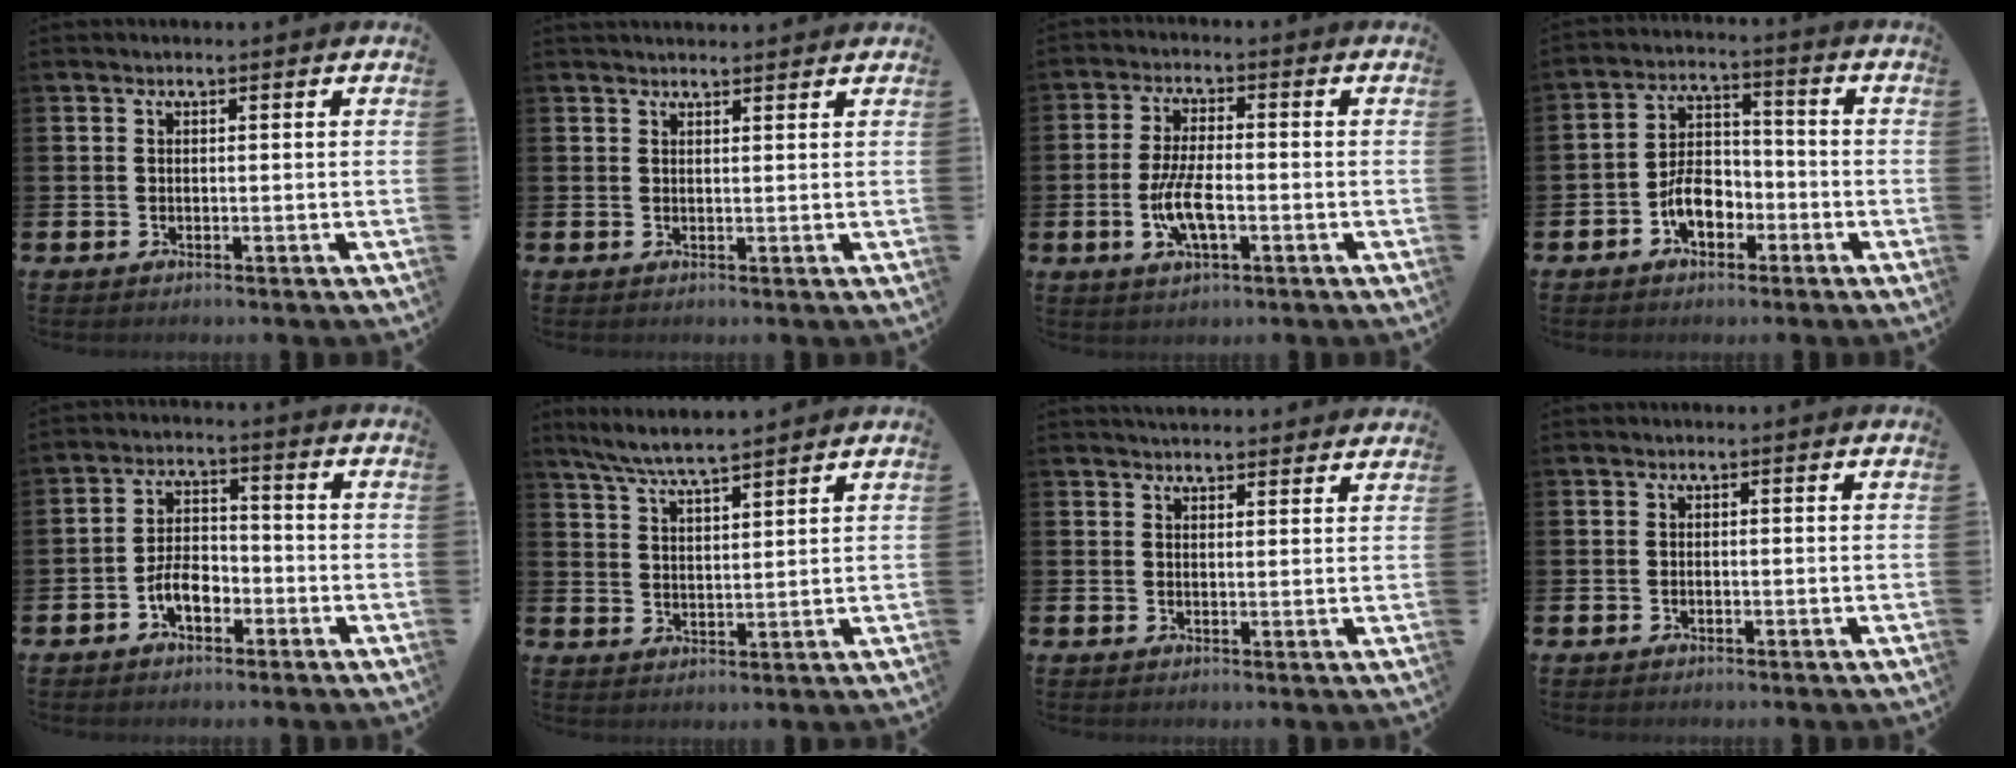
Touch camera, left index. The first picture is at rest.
{"total": 1.7, "force": [1.6, 0.2, 0.1], "torque": [0.005, -0.006, 0.028]}
{"total": 6.5, "force": [-1.5, 2.3, 5.9], "torque": [-0.115, -0.004, -0.030]}
{"total": 6.0, "force": [-2.6, 3.9, 3.8], "torque": [-0.068, 0.010, -0.051]}
{"total": 4.5, "force": [-2.2, 2.5, 3.1], "torque": [-0.057, 0.012, -0.040]}
{"total": 6.2, "force": [5.8, 0.1, 2.0], "torque": [-0.060, -0.024, 0.106]}
{"total": 3.0, "force": [3.0, 0.5, 0.0], "torque": [0.004, -0.018, 0.053]}
{"total": 0.0}